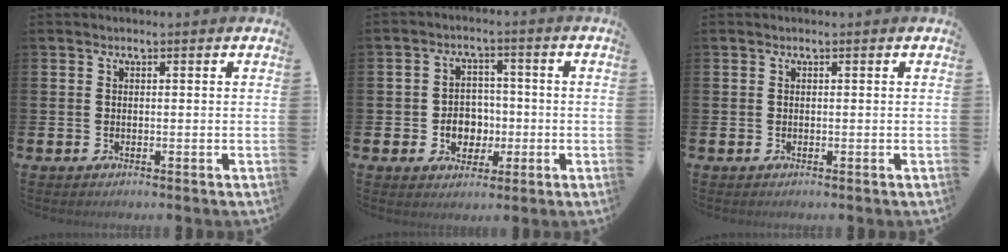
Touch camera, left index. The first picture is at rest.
{"total": 4.4, "force": [-0.9, 4.0, 1.7], "torque": [-0.024, 0.001, -0.025]}
{"total": 0.0}